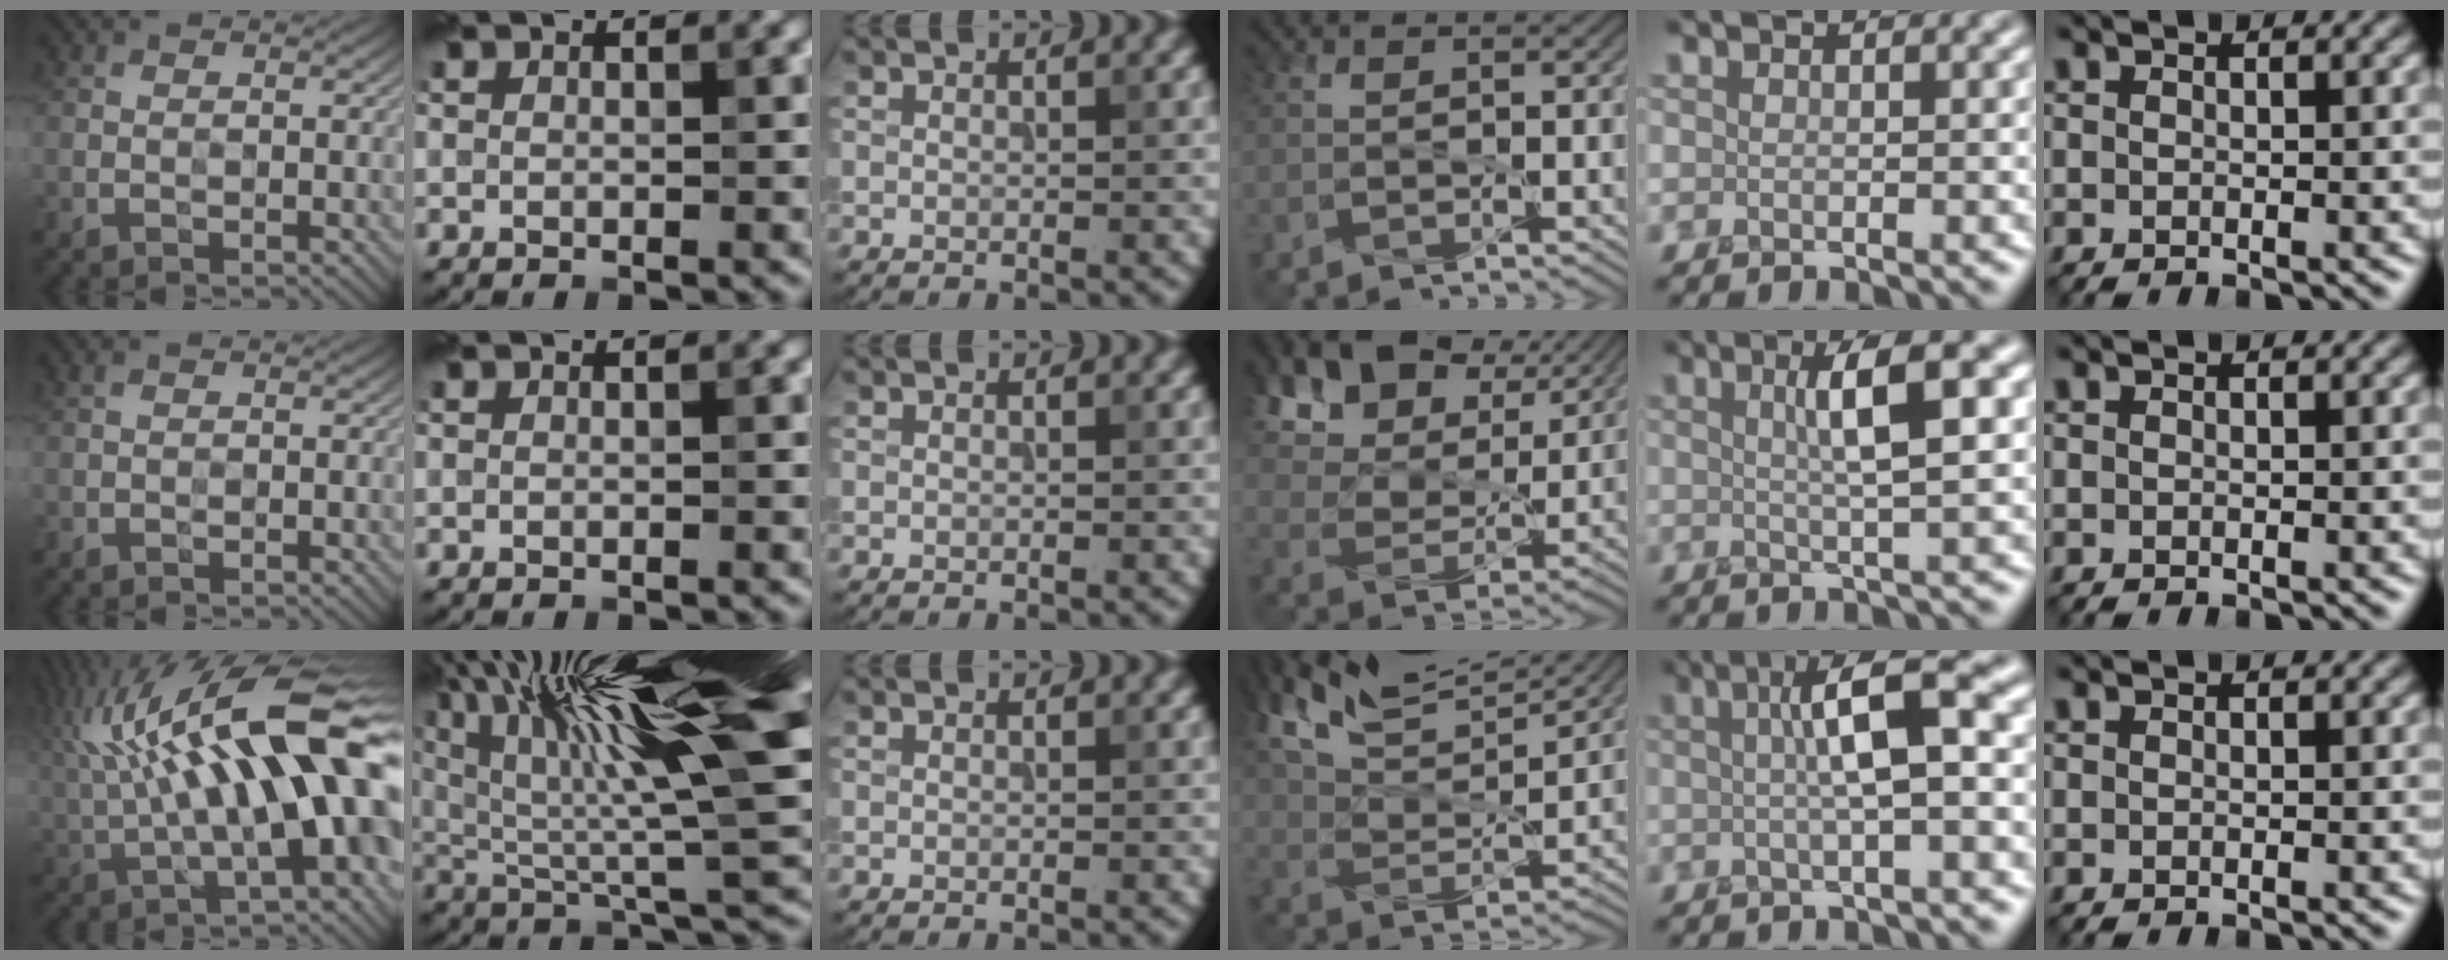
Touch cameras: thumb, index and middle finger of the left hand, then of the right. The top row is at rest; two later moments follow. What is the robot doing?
{"motion": "peel", "object": "velcro strap"}